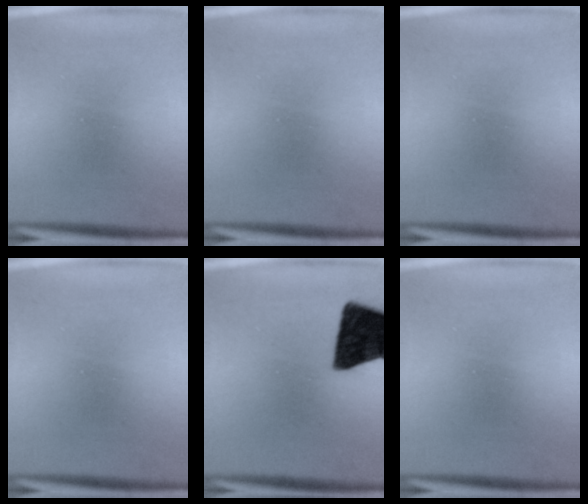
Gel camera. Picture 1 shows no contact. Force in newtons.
{"total": 0.0}
{"total": 0.0}
{"total": 0.0}
{"total": 16.8}
{"total": 0.0}